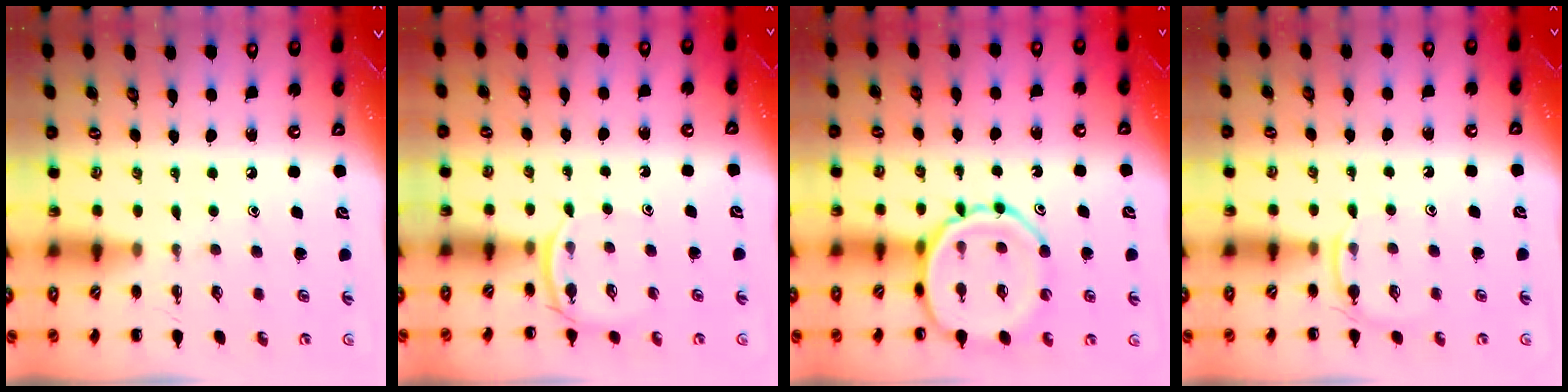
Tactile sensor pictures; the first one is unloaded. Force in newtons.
{"total": 4.4, "press": 4.1, "slide": 1.5}
{"total": 13.3, "press": 13.1, "slide": 2.3}
{"total": 4.6, "press": 4.4, "slide": 1.4}